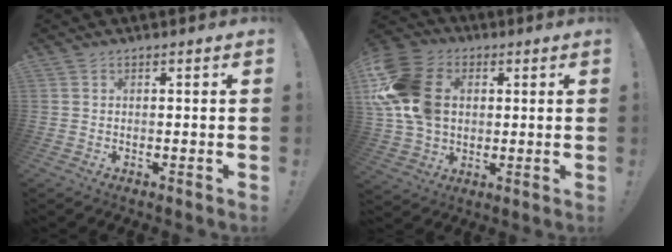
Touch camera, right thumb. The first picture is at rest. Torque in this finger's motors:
{"motor_torque": [2.02, 2.07, 1.05, -0.30, 0.21]}